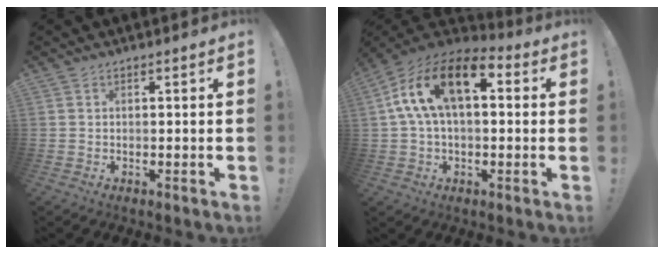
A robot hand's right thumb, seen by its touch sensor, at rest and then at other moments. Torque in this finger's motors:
{"motor_torque": [2.49, 2.52, 0.85, 0.65, 0.33]}